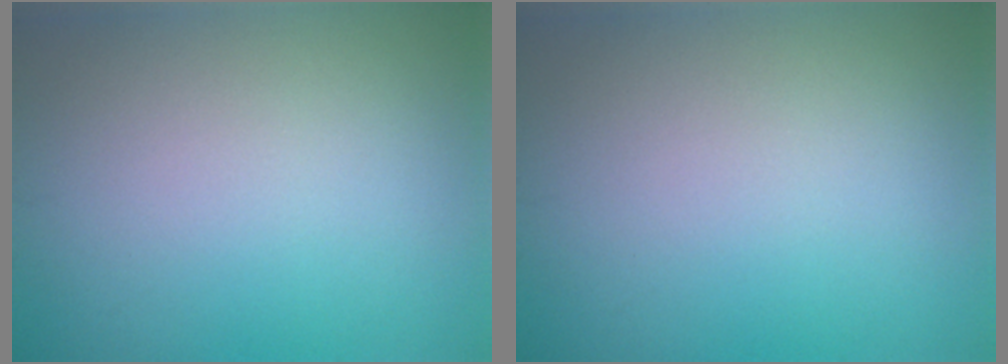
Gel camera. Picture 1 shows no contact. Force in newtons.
{"total": 0.0}